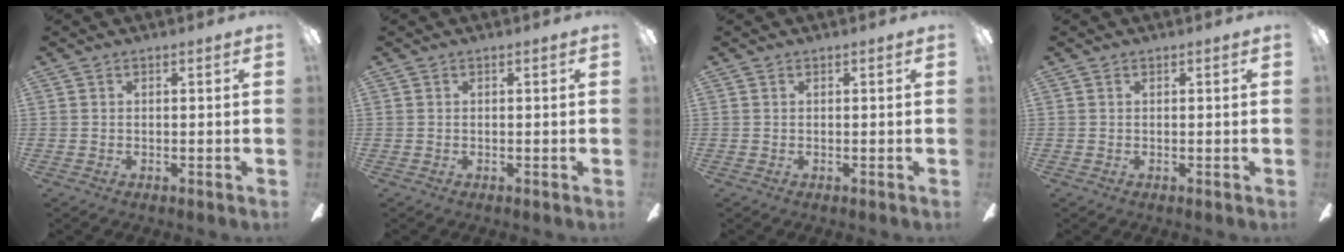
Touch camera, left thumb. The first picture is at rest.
{"total": 0.0}
{"total": 0.0}
{"total": 0.0}